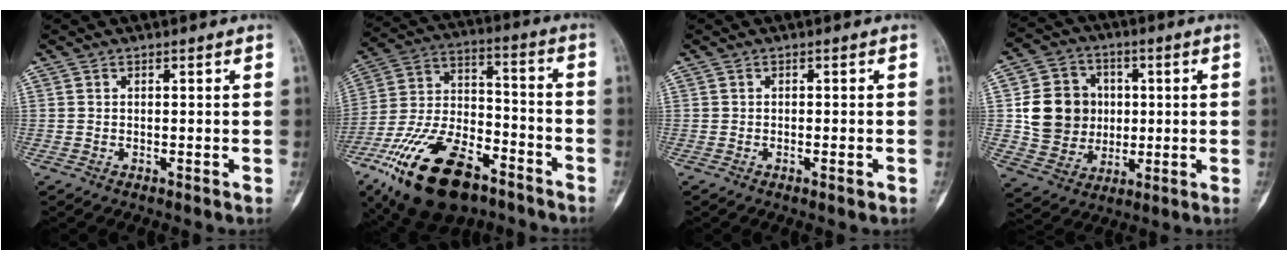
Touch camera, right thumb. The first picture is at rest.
{"total": 23.9, "force": [-14.1, 11.7, 15.4], "torque": [-0.318, 0.052, -0.249]}
{"total": 1.1, "force": [-0.5, 0.4, 0.9], "torque": [-0.014, 0.000, -0.006]}
{"total": 13.7, "force": [1.2, 12.3, 5.9], "torque": [-0.069, 0.010, 0.034]}